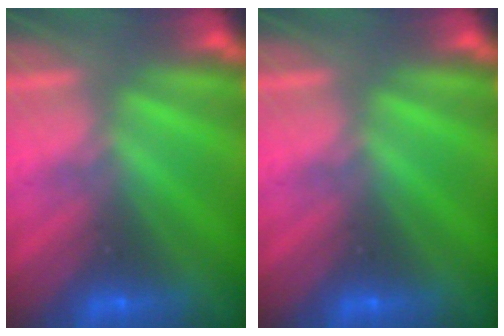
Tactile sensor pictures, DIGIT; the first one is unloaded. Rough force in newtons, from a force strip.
{"total": 0.0}